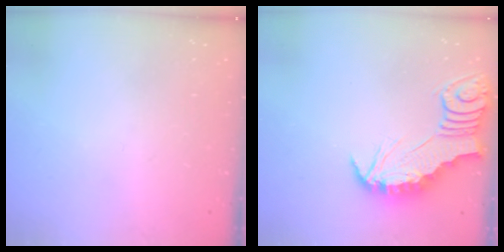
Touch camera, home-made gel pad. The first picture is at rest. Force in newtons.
{"total": 2.8, "press": 2.7, "slide": 0.3}